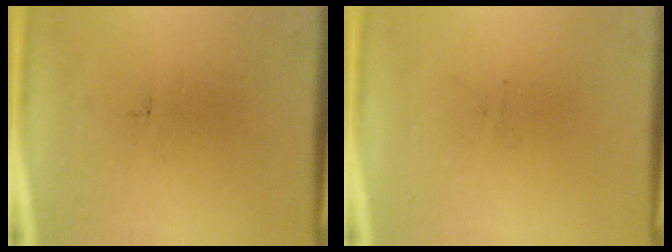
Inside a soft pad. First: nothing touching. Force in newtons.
{"total": 0.0}